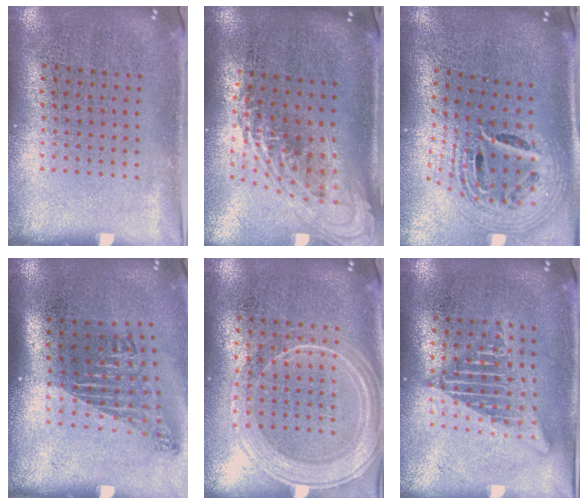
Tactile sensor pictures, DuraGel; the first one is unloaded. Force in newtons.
{"total": 2.2, "press": 1.6, "slide": 1.5}
{"total": 2.5, "press": 1.7, "slide": 1.8}
{"total": 1.7, "press": 1.1, "slide": 1.3}
{"total": 1.8, "press": 1.8, "slide": 0.2}
{"total": 2.3, "press": 2.3, "slide": 0.1}